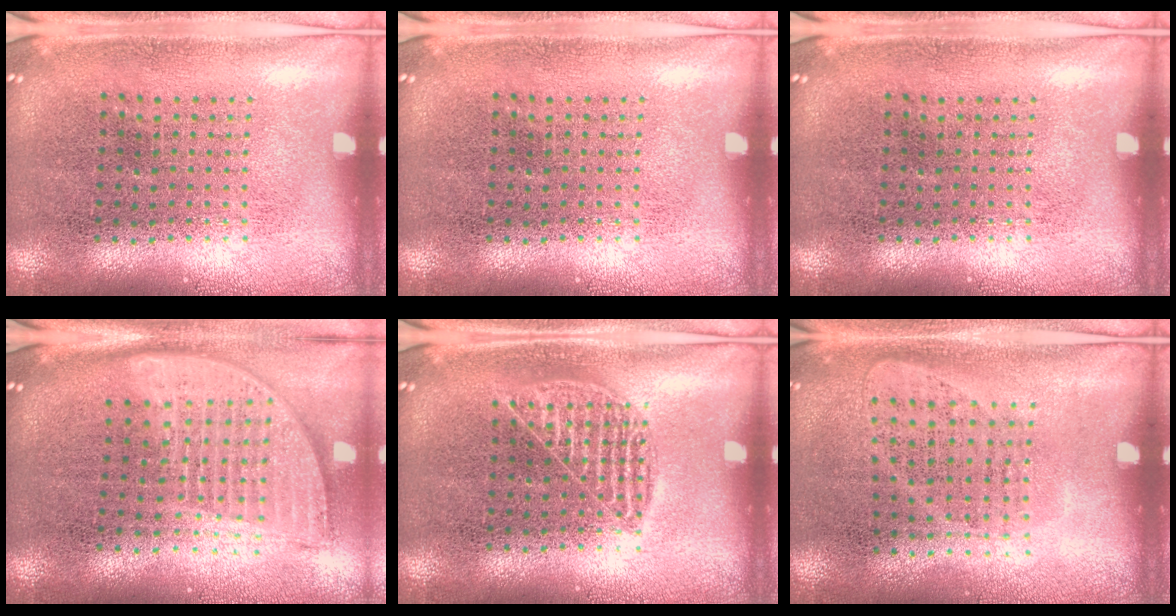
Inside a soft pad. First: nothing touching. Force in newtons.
{"total": 0.0}
{"total": 0.0}
{"total": 1.8, "press": 1.5, "slide": 1.0}
{"total": 1.4, "press": 1.4, "slide": 0.2}
{"total": 1.0, "press": 0.8, "slide": 0.5}